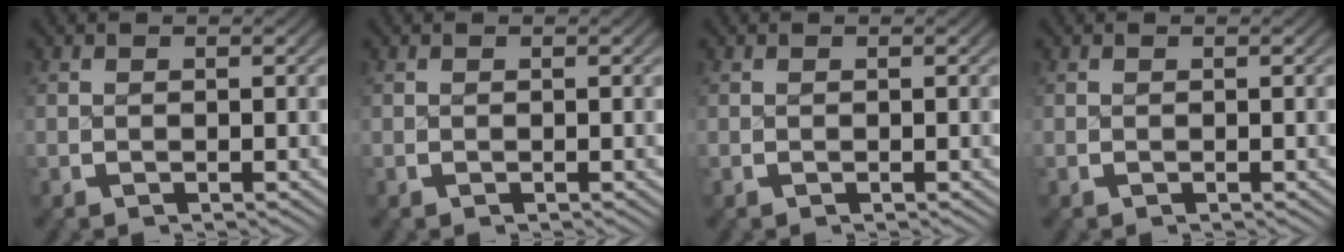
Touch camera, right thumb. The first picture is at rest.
{"total": 0.0}
{"total": 0.0}
{"total": 0.0}